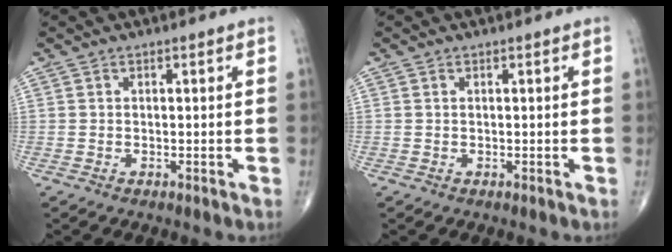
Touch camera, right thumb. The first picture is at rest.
{"total": 0.0}